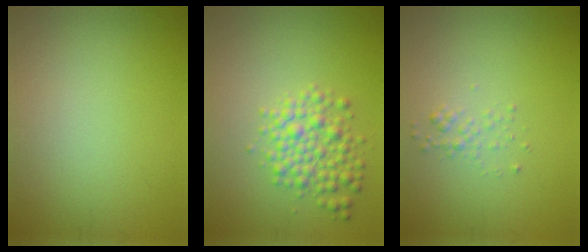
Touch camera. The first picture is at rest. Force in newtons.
{"total": 3.7, "press": 3.6, "slide": 0.1}
{"total": 1.0, "press": 1.0, "slide": 0.1}